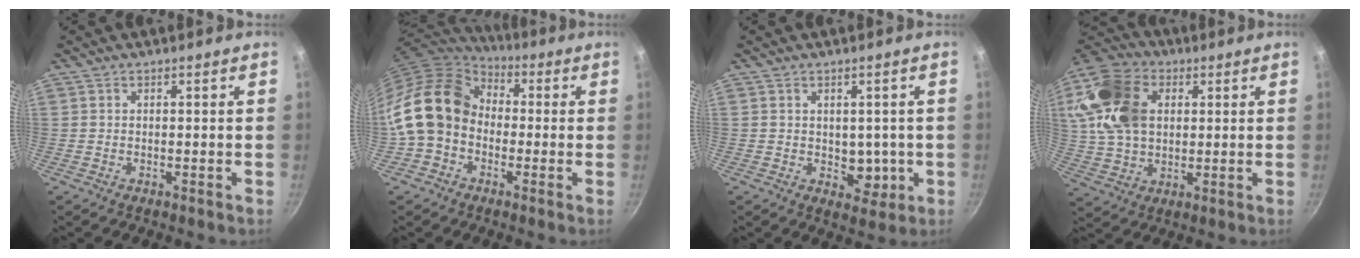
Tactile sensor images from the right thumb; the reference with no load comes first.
{"total": 15.3, "force": [-1.9, 12.3, 8.9], "torque": [-0.134, 0.048, -0.055]}
{"total": 4.9, "force": [-0.2, 3.8, 3.1], "torque": [-0.008, -0.003, 0.004]}
{"total": 18.5, "force": [4.0, 13.0, 12.6], "torque": [-0.232, 0.013, 0.070]}